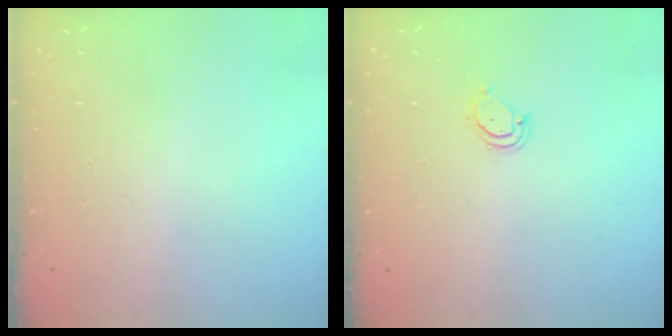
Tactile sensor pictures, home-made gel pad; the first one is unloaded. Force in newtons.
{"total": 3.4, "press": 3.3, "slide": 0.5}